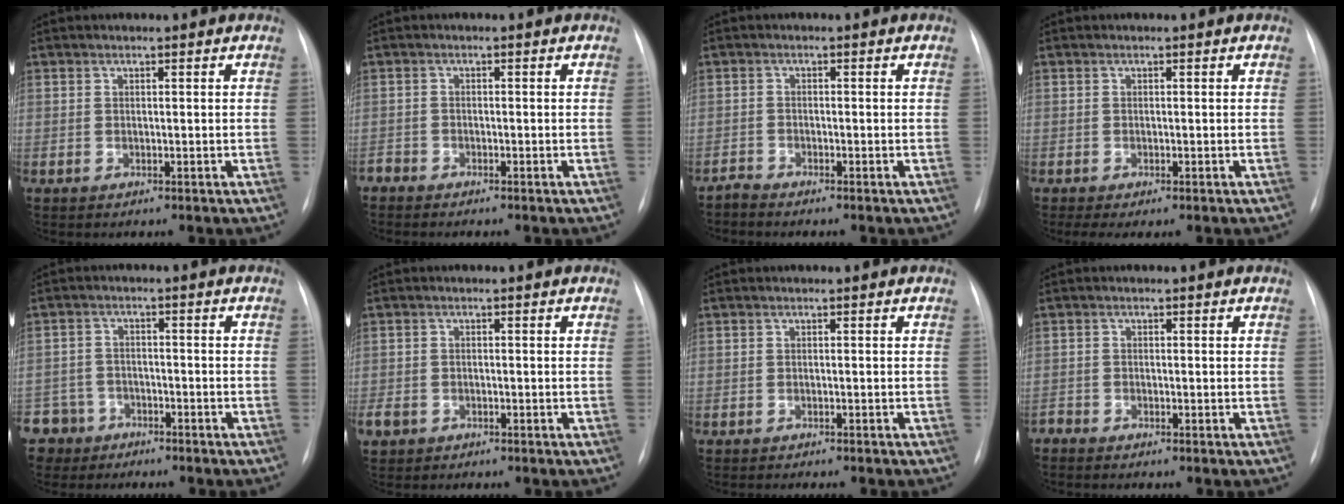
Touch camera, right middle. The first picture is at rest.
{"total": 1.6, "force": [-1.6, 0.3, -0.1], "torque": [0.001, -0.005, -0.029]}
{"total": 1.3, "force": [-1.3, -0.3, -0.2], "torque": [0.004, -0.009, -0.026]}
{"total": 2.8, "force": [-1.9, 0.7, 1.9], "torque": [-0.030, -0.011, -0.025]}
{"total": 6.7, "force": [-5.1, 4.4, -0.4], "torque": [-0.003, 0.000, -0.091]}
{"total": 3.5, "force": [-2.4, 2.3, 0.9], "torque": [-0.021, -0.001, -0.040]}
{"total": 4.9, "force": [-4.3, 0.7, 2.2], "torque": [-0.026, -0.008, -0.049]}
{"total": 1.3, "force": [-1.3, -0.1, -0.1], "torque": [0.000, -0.006, -0.023]}